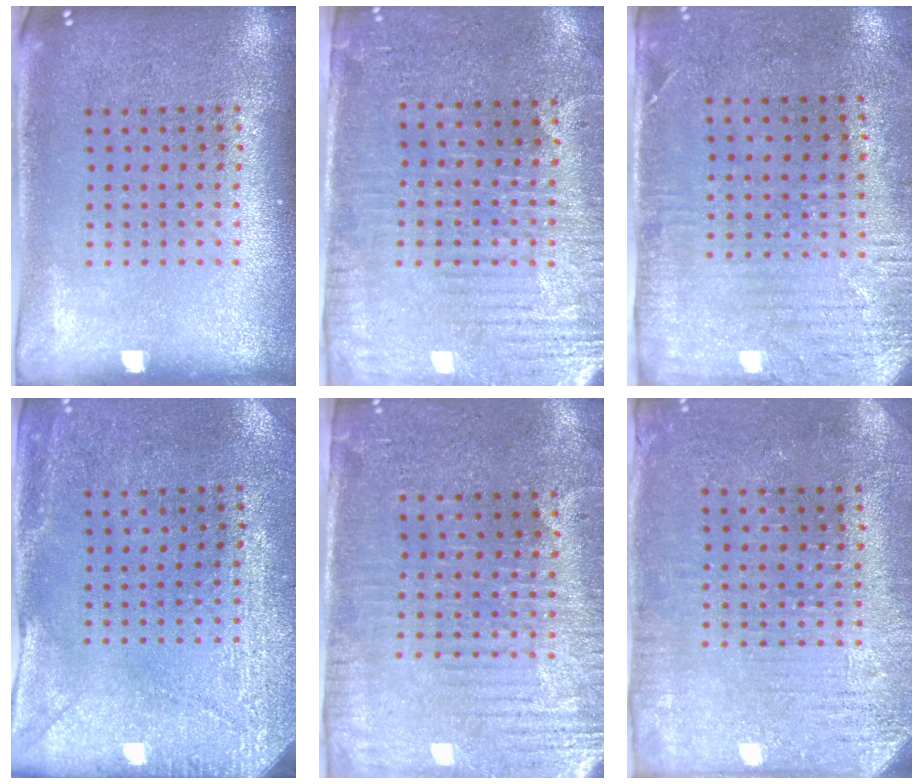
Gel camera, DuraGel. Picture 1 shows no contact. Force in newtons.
{"total": 3.2, "press": 2.9, "slide": 1.3}
{"total": 2.9, "press": 2.3, "slide": 1.7}
{"total": 2.9, "press": 2.4, "slide": 1.6}
{"total": 3.2, "press": 2.9, "slide": 1.3}
{"total": 3.1, "press": 2.8, "slide": 1.2}